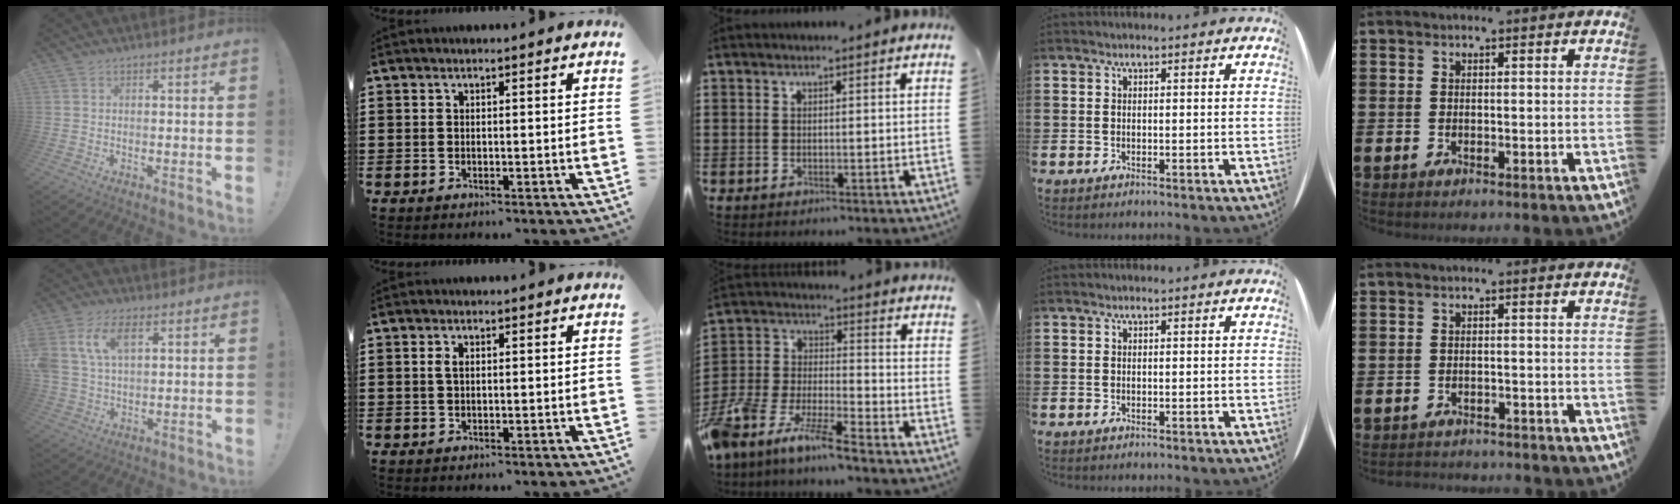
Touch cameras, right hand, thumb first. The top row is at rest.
{"thumb": {"total": 11.1, "force": [4.0, 7.0, 7.6], "torque": [-0.168, 0.000, 0.073]}, "index": {"total": 1.5, "force": [0.3, 0.7, 1.3], "torque": [-0.029, 0.005, 0.004]}, "middle": {"total": 8.6, "force": [-8.2, 0.6, 2.5], "torque": [-0.073, 0.003, -0.170]}, "little": {"total": 1.6, "force": [-1.6, 0.0, -0.2], "torque": [-0.001, 0.003, -0.036]}}